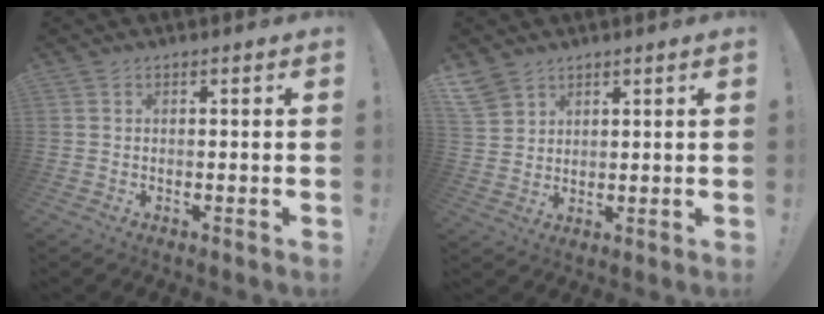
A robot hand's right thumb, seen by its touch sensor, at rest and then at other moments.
{"total": 6.3, "force": [4.5, 4.0, 1.7], "torque": [-0.036, -0.023, 0.092]}